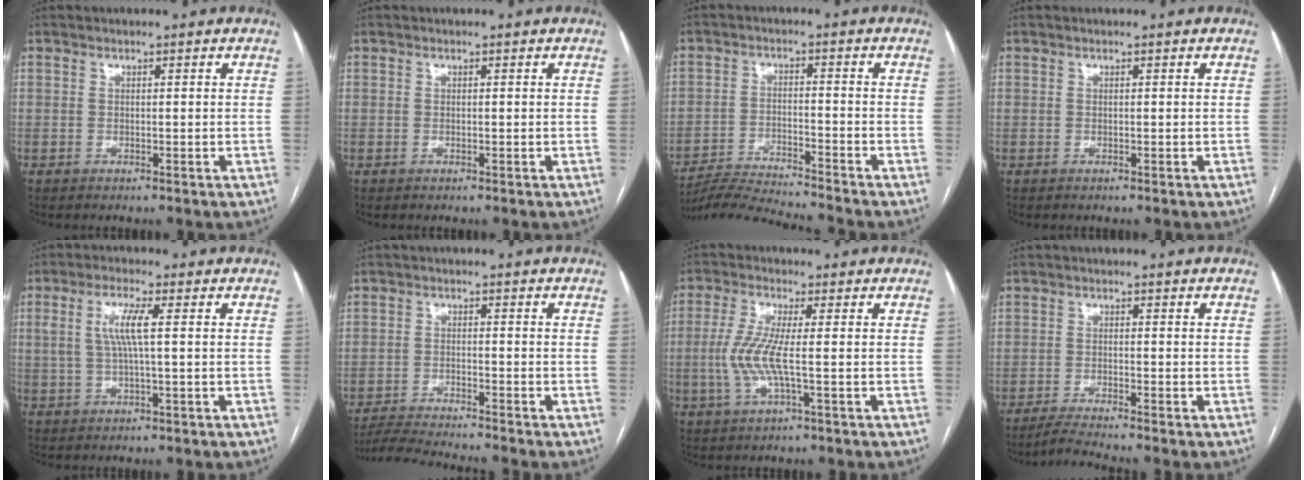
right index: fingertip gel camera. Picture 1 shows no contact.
{"total": 0.0}
{"total": 10.7, "force": [-10.3, -1.9, 2.4], "torque": [-0.033, -0.007, -0.181]}
{"total": 0.0}
{"total": 5.5, "force": [1.0, 0.5, 5.4], "torque": [-0.114, 0.007, 0.020]}
{"total": 7.0, "force": [-6.7, -0.9, 1.9], "torque": [-0.029, -0.014, -0.119]}
{"total": 6.8, "force": [-0.8, 0.7, 6.7], "torque": [-0.153, -0.004, -0.021]}
{"total": 3.8, "force": [-3.3, -1.3, 1.2], "torque": [-0.027, -0.018, -0.067]}